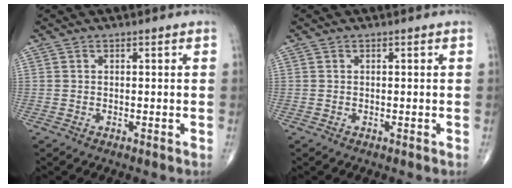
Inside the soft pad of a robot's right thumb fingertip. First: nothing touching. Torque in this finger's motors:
{"motor_torque": [0.13, -0.13, 0.00, 0.00, 0.00]}